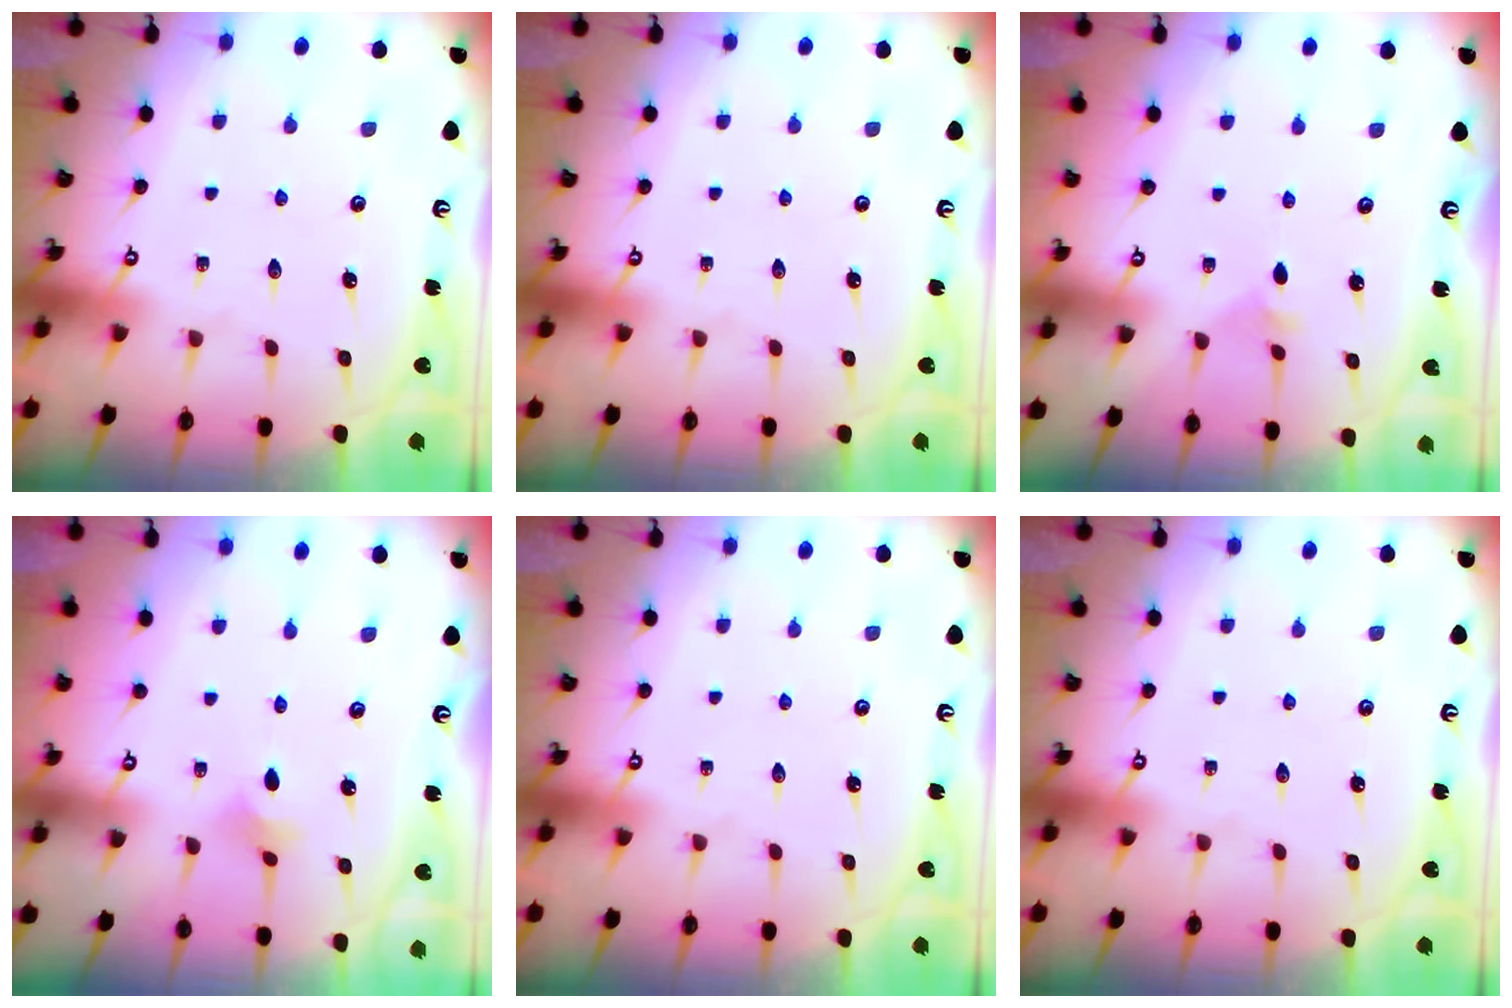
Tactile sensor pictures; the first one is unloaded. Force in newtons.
{"total": 0.0}
{"total": 1.9, "press": 1.9, "slide": 0.3}
{"total": 4.1, "press": 4.1, "slide": 0.7}
{"total": 0.0}
{"total": 0.0}